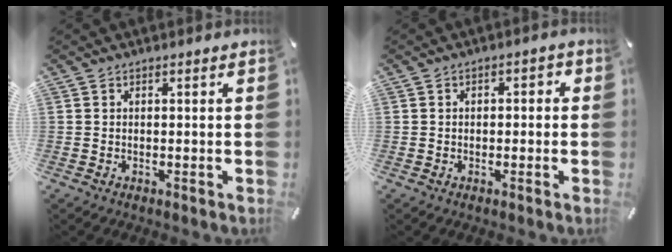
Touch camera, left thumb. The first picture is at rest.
{"total": 2.1, "force": [-0.7, 1.3, 1.4], "torque": [-0.026, 0.009, -0.017]}